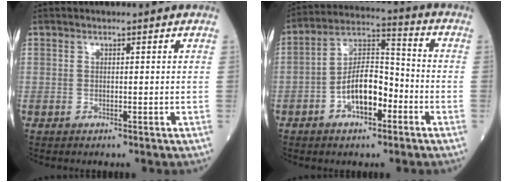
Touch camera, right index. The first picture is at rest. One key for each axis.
{"total": 9.5, "fx": -3.7, "fy": 4.0, "fz": 7.8, "tx": -0.155, "ty": 0.023, "tz": -0.068}